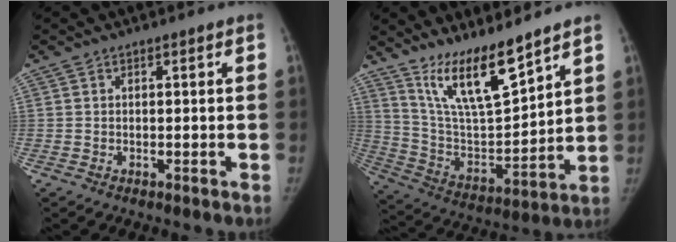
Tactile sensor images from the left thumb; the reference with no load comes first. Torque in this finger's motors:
{"motor_torque": [0.16, 0.24, 1.30, -1.47, 0.08]}